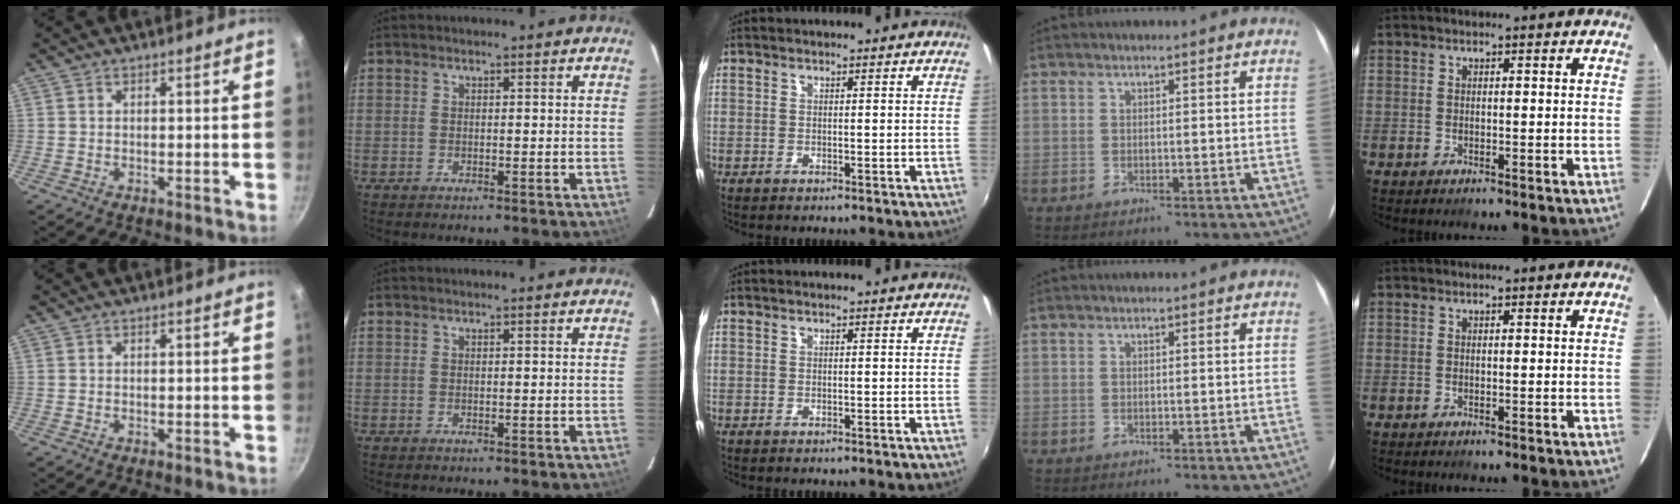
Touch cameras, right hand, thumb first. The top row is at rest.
{}